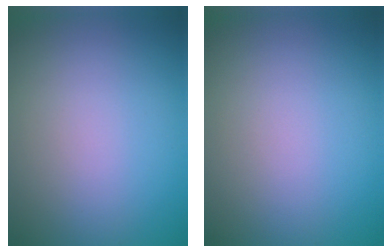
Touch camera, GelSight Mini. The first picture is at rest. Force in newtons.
{"total": 0.0}